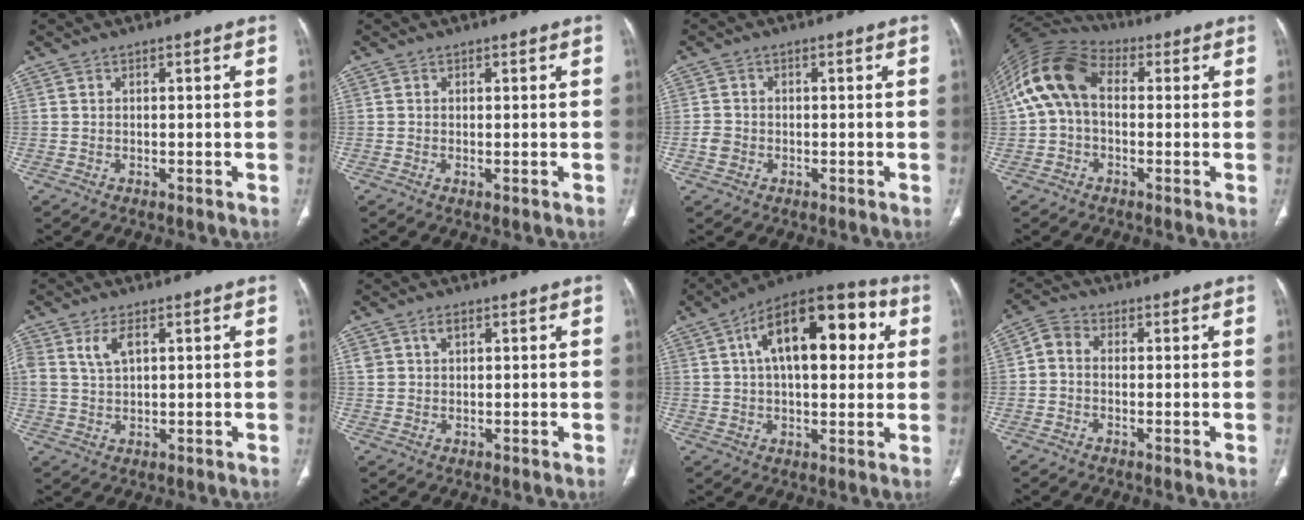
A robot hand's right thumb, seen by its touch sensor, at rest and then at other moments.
{"total": 0.5, "force": [-0.1, 0.2, 0.5], "torque": [-0.013, -0.004, -0.001]}
{"total": 2.4, "force": [-0.7, 2.1, 0.9], "torque": [-0.010, 0.010, -0.014]}
{"total": 13.5, "force": [1.3, 9.0, 10.0], "torque": [-0.200, 0.041, 0.013]}
{"total": 4.8, "force": [2.0, 2.5, 3.5], "torque": [-0.067, -0.001, 0.047]}
{"total": 2.4, "force": [1.3, 1.5, 1.4], "torque": [-0.021, -0.004, 0.028]}
{"total": 21.0, "force": [5.7, 10.3, 17.4], "torque": [-0.235, 0.023, 0.076]}
{"total": 3.6, "force": [-0.2, 2.9, 2.2], "torque": [-0.033, 0.011, -0.015]}